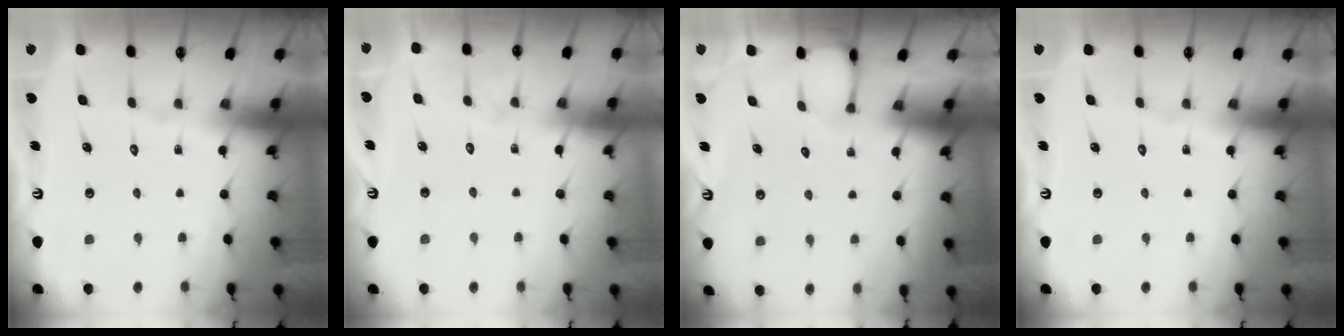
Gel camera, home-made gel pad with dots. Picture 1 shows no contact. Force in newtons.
{"total": 3.0, "press": 3.0, "slide": 0.3}
{"total": 1.9, "press": 1.9, "slide": 0.2}
{"total": 0.0}